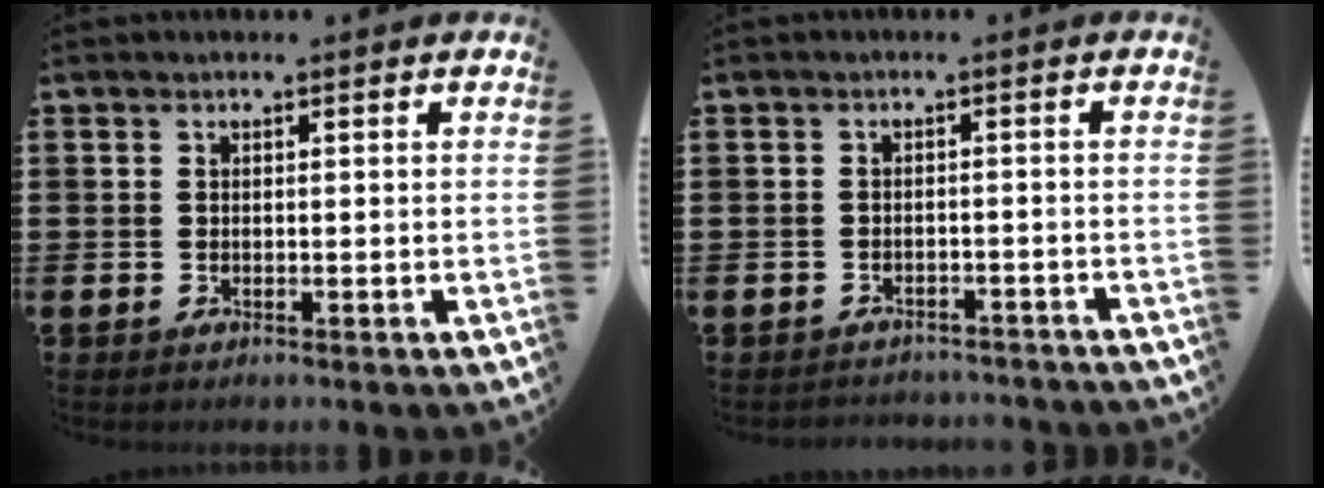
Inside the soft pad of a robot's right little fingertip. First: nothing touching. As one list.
[{"total": 1.6, "force": [-1.5, 0.0, -0.1], "torque": [-0.003, 0.004, -0.034]}]